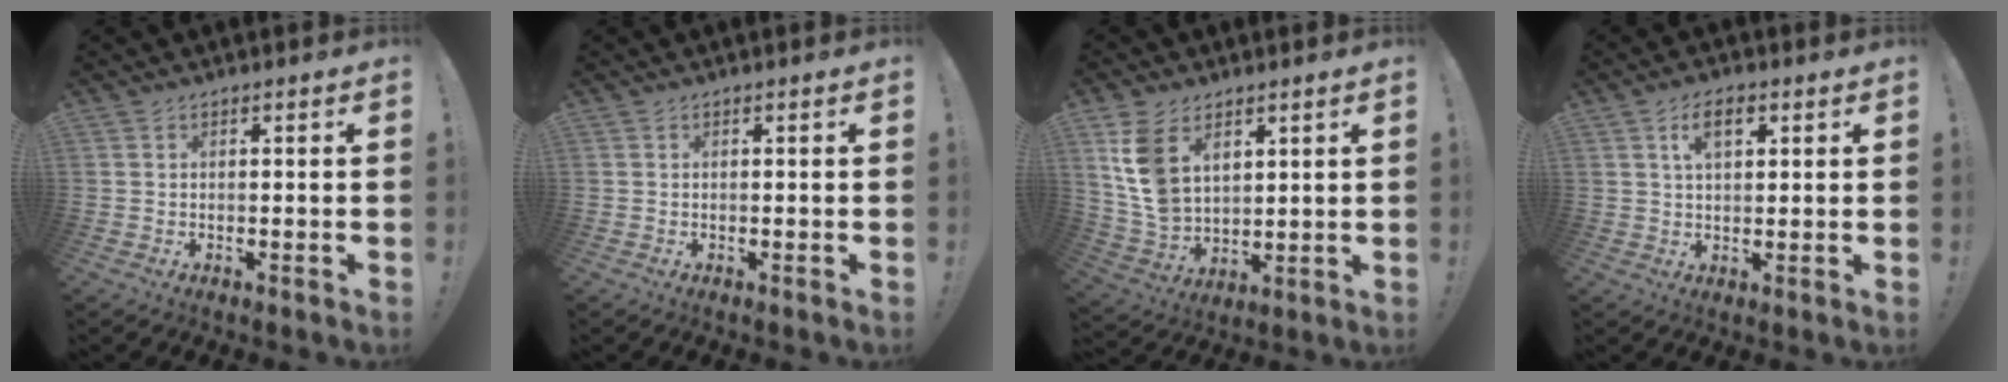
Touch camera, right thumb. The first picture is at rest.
{"total": 0.0}
{"total": 11.7, "force": [5.6, 7.8, 6.7], "torque": [-0.133, -0.026, 0.111]}
{"total": 6.2, "force": [2.5, 3.3, 4.6], "torque": [-0.078, 0.003, 0.043]}